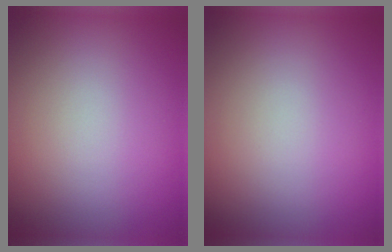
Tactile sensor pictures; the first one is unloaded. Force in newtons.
{"total": 0.0}